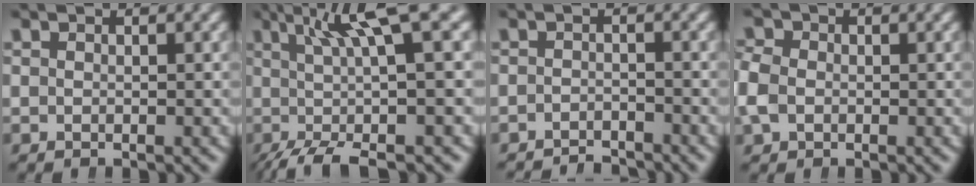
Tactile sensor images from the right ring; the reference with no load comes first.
{"total": 8.4, "force": [0.1, 1.3, 8.3], "torque": [-0.116, 0.009, 0.013]}
{"total": 3.2, "force": [-3.2, 0.1, 0.1], "torque": [0.013, -0.007, -0.051]}
{"total": 2.7, "force": [-0.4, 2.4, 1.2], "torque": [-0.041, -0.004, -0.005]}